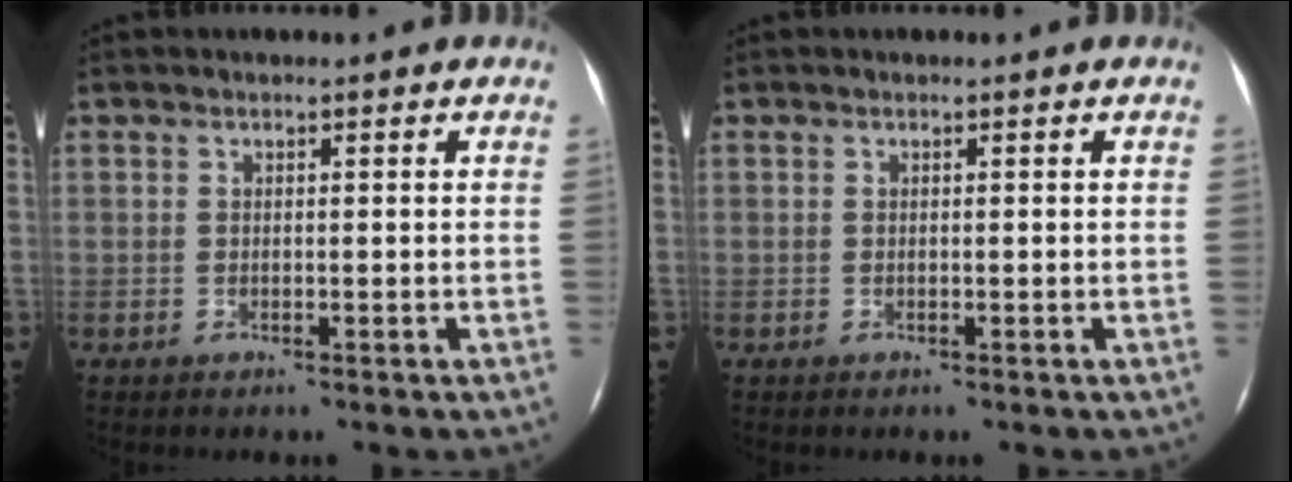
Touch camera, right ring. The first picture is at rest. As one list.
[{"total": 0.0}]